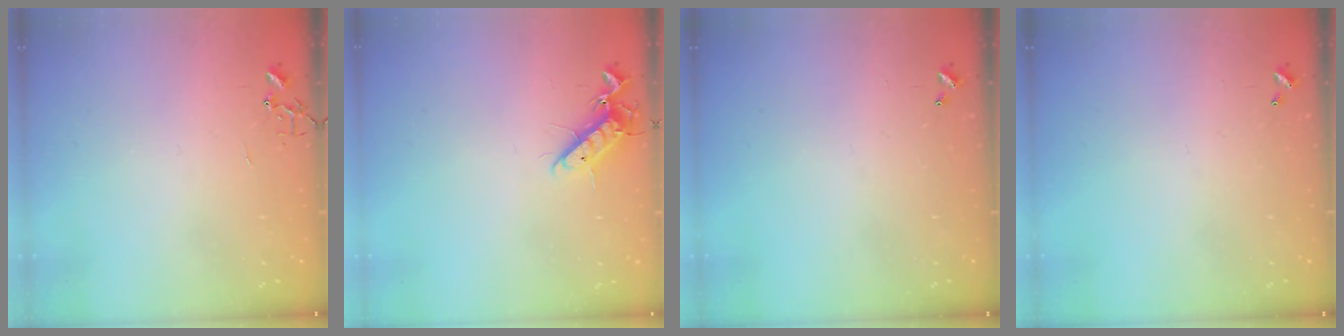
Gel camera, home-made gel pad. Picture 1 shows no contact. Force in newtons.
{"total": 12.1, "press": 11.9, "slide": 2.0}
{"total": 0.0}
{"total": 0.0}